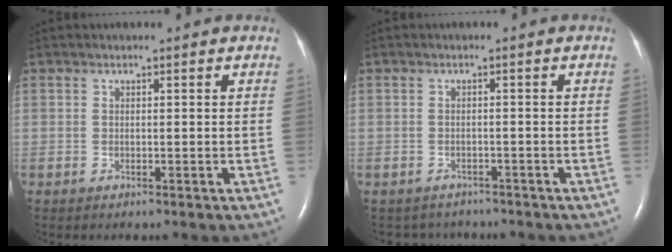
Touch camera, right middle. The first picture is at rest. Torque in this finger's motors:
{"motor_torque": [0.21, -0.22, -0.02, 0.00]}